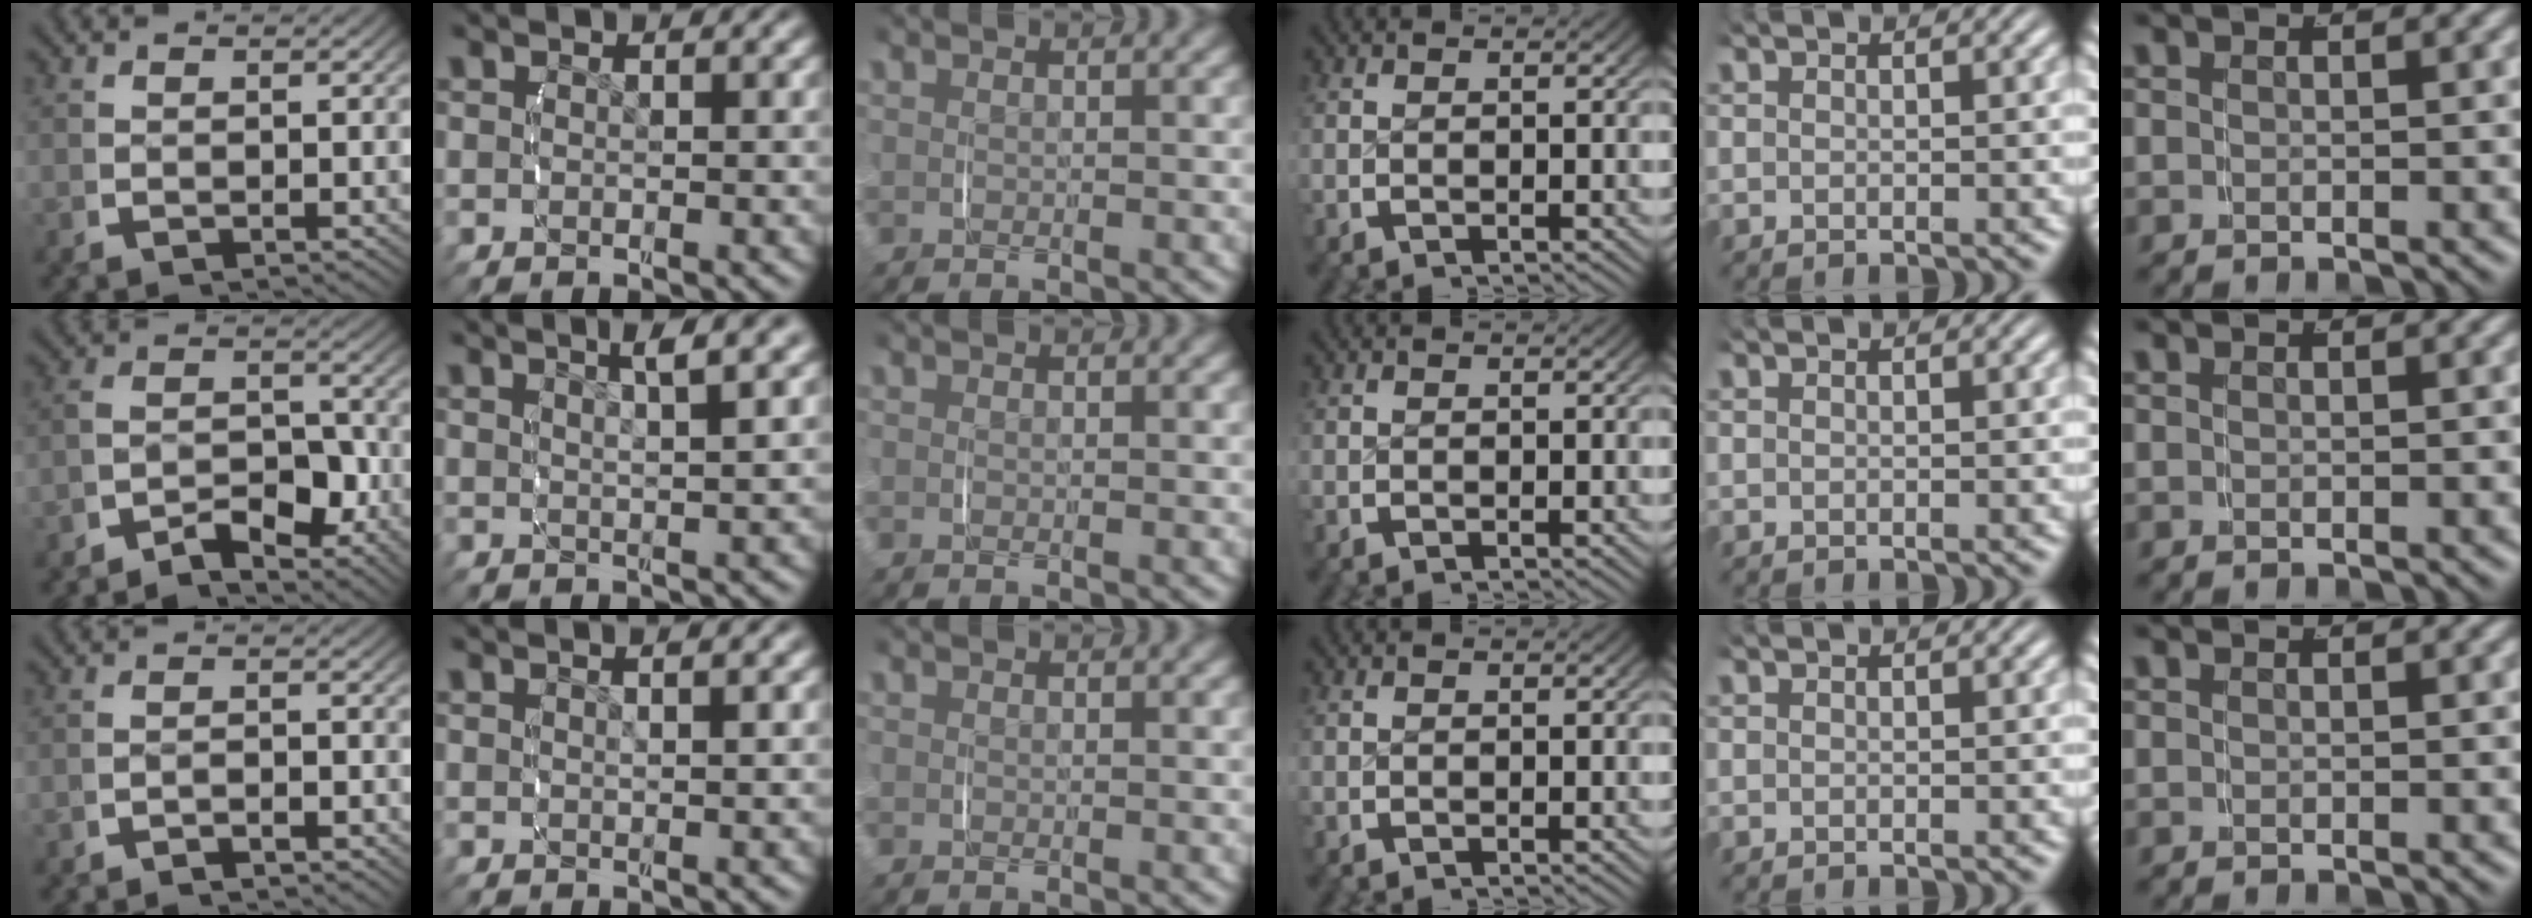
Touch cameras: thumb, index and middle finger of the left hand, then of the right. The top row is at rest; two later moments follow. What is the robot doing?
{"motion": "lift_and_place", "object": "ethernet cable"}